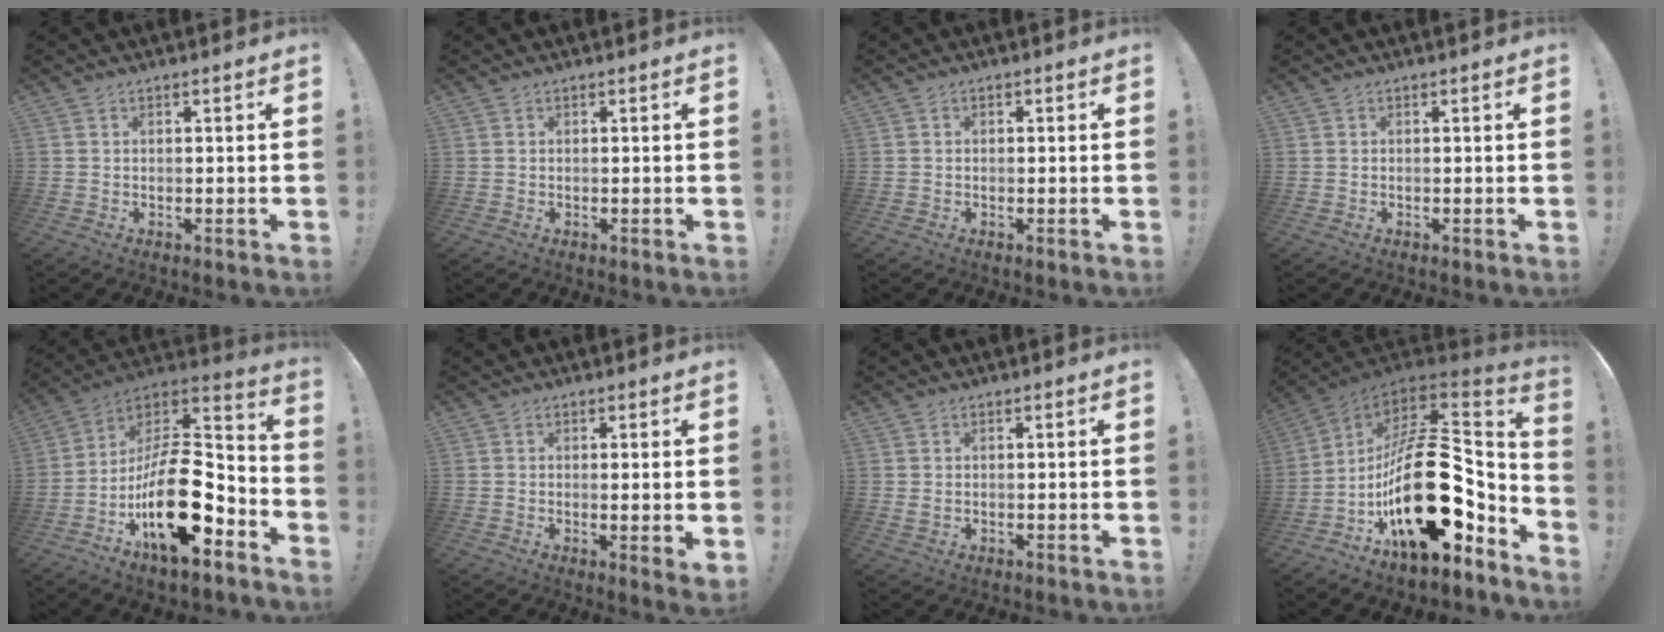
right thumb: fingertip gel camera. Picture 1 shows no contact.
{"total": 0.0}
{"total": 0.6, "force": [-0.3, 0.4, 0.3], "torque": [-0.012, 0.005, -0.004]}
{"total": 0.0}
{"total": 24.9, "force": [-7.6, 12.1, 20.4], "torque": [-0.350, 0.044, -0.113]}
{"total": 2.7, "force": [0.7, 0.0, 2.7], "torque": [-0.038, -0.008, 0.012]}
{"total": 0.9, "force": [0.4, 0.7, 0.4], "torque": [-0.007, 0.005, 0.006]}
{"total": 34.9, "force": [-4.7, 19.3, 28.7], "torque": [-0.492, 0.025, -0.049]}